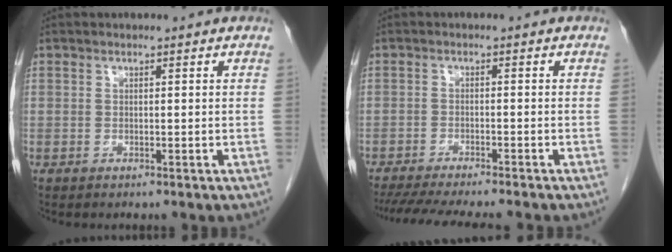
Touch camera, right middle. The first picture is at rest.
{"total": 12.9, "force": [-11.3, 1.1, 6.1], "torque": [-0.094, -0.021, -0.161]}